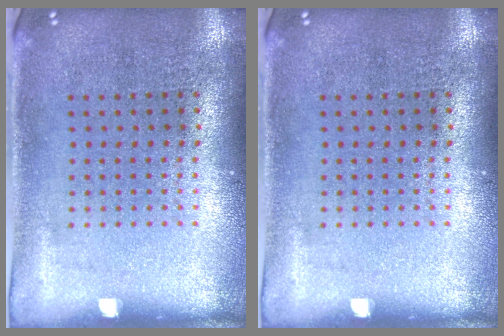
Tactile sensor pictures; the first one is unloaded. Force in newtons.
{"total": 0.0}